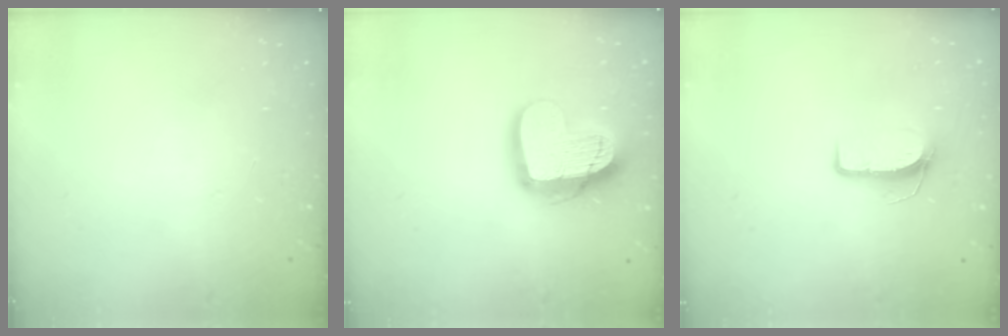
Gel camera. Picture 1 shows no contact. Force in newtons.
{"total": 17.0, "press": 17.0, "slide": 1.5}
{"total": 7.0, "press": 7.0, "slide": 0.6}